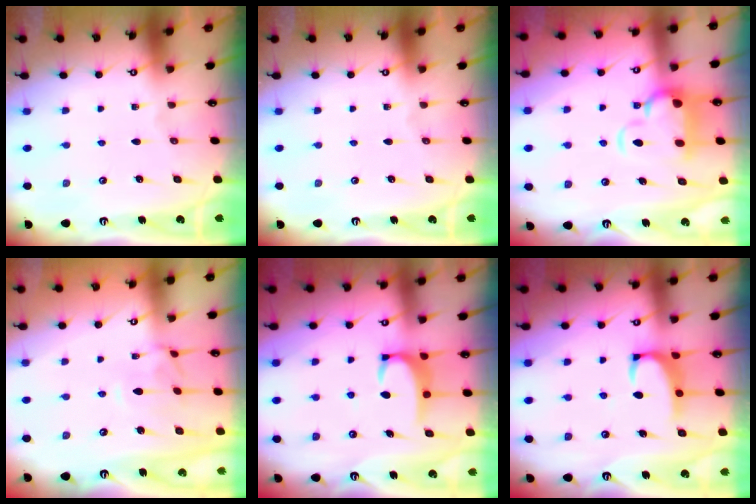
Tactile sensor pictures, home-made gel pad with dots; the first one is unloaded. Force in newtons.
{"total": 0.0}
{"total": 4.6, "press": 4.3, "slide": 1.6}
{"total": 1.4, "press": 1.3, "slide": 0.6}
{"total": 3.7, "press": 3.6, "slide": 0.5}
{"total": 2.5, "press": 2.4, "slide": 0.7}